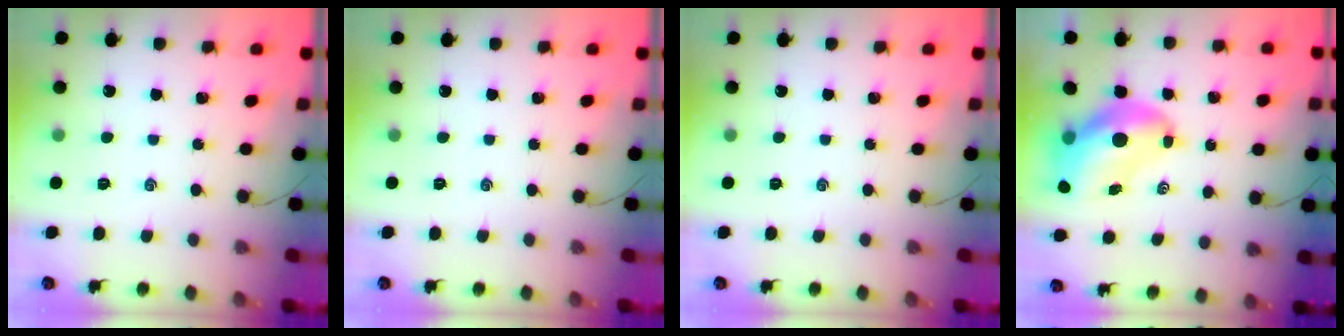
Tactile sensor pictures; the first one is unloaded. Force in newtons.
{"total": 0.0}
{"total": 0.0}
{"total": 11.5, "press": 11.1, "slide": 3.1}